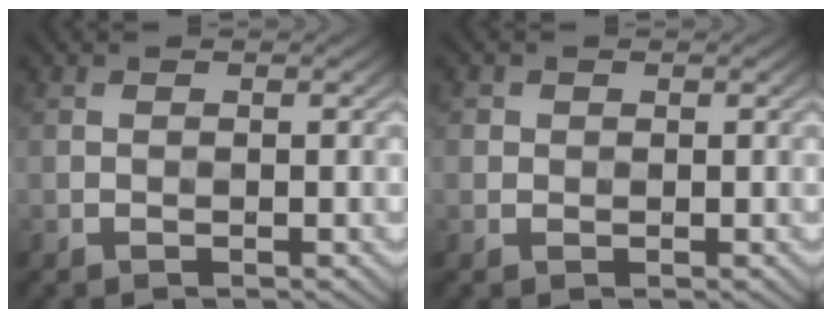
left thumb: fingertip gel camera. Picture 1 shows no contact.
{"total": 1.0, "force": [0.3, 0.9, 0.0], "torque": [0.007, -0.001, 0.003]}